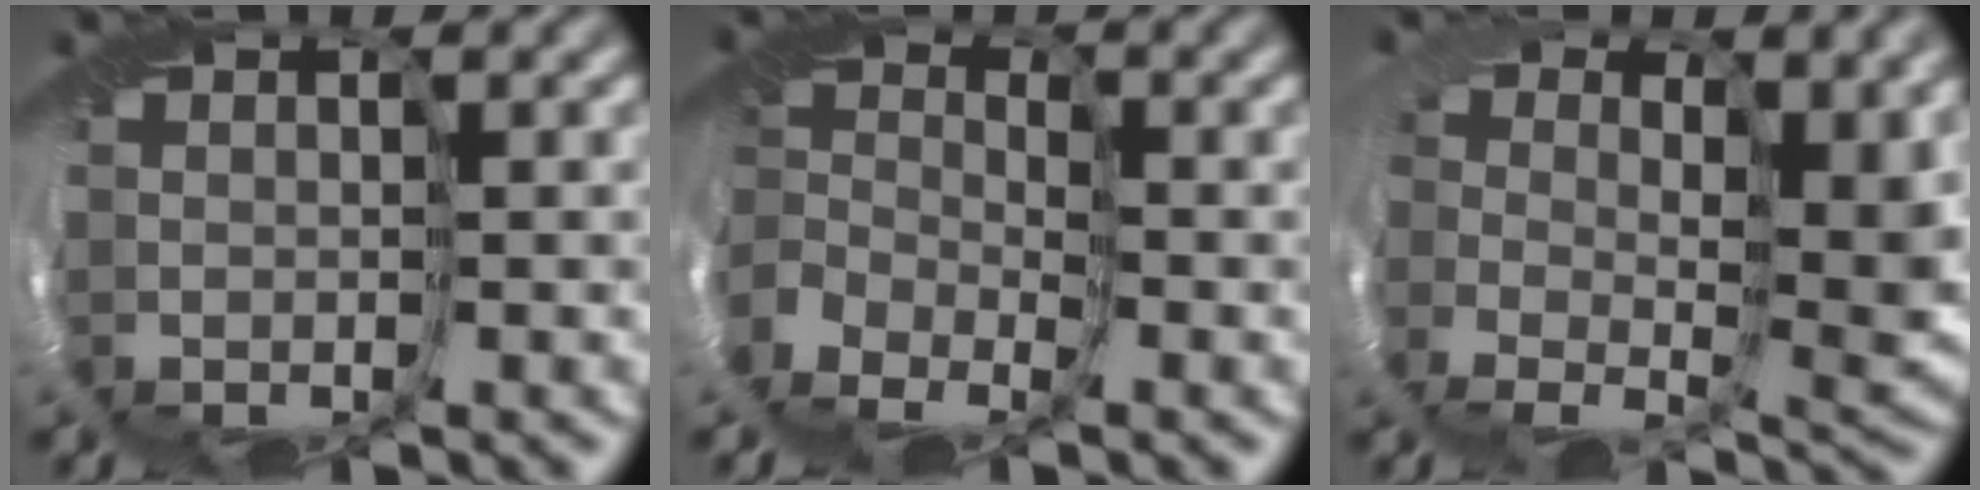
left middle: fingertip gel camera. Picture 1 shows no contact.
{"total": 5.7, "force": [-4.8, 2.9, 0.7], "torque": [0.019, -0.024, -0.099]}
{"total": 5.5, "force": [1.2, 3.3, 4.3], "torque": [-0.060, -0.040, 0.024]}